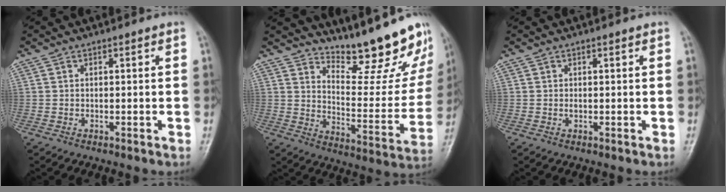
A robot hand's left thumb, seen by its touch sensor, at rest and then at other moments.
{"total": 18.5, "force": [16.1, 4.8, 7.8], "torque": [-0.064, -0.139, 0.218]}
{"total": 0.8, "force": [0.1, 0.3, 0.7], "torque": [-0.011, 0.002, 0.003]}